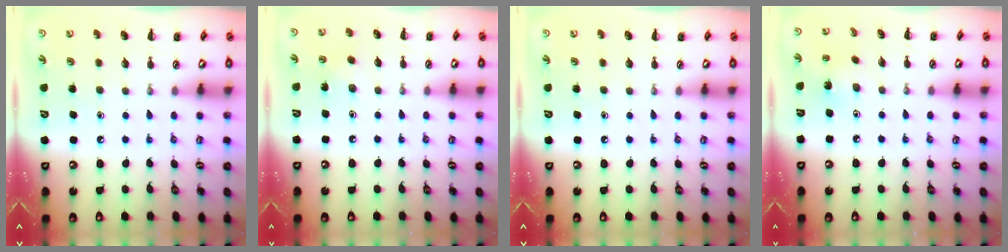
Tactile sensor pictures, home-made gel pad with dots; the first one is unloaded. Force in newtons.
{"total": 3.0, "press": 2.9, "slide": 0.8}
{"total": 0.0}
{"total": 2.4, "press": 2.2, "slide": 0.8}